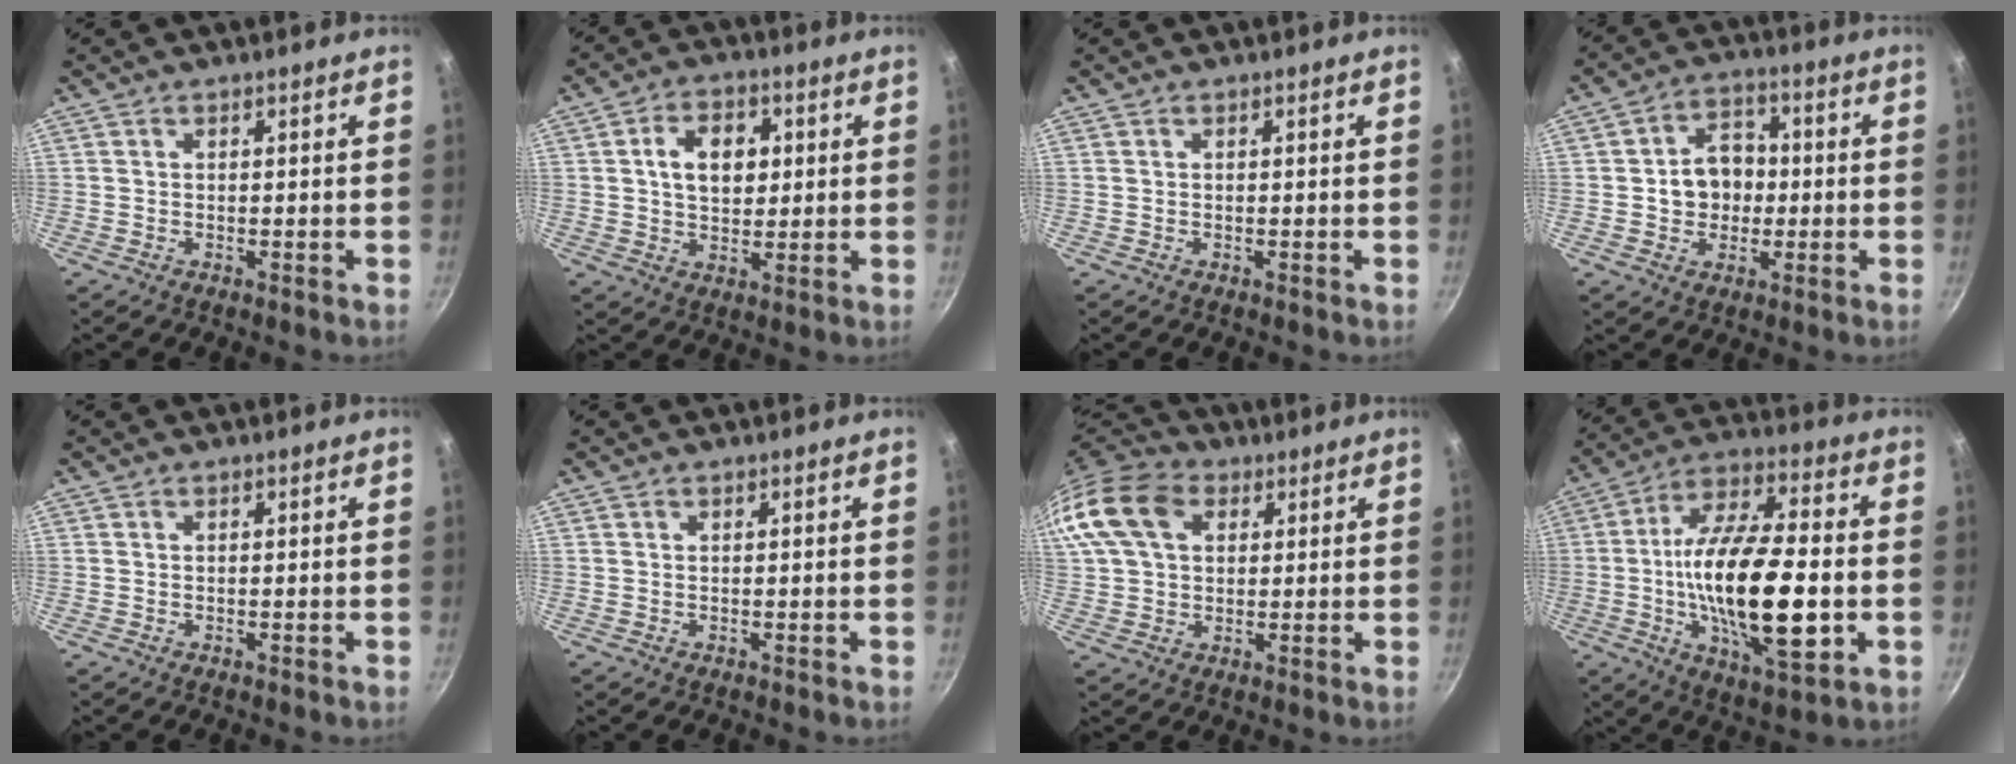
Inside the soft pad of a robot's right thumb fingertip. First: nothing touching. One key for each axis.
{"total": 9.1, "fx": 1.7, "fy": 6.3, "fz": 6.3, "tx": -0.079, "ty": 0.005, "tz": 0.024}
{"total": 0.0}
{"total": 8.9, "fx": -0.3, "fy": 7.3, "fz": 5.1, "tx": -0.042, "ty": 0.015, "tz": -0.009}
{"total": 0.0}
{"total": 0.0}
{"total": 18.4, "fx": 6.0, "fy": 13.1, "fz": 11.3, "tx": -0.241, "ty": 0.027, "tz": 0.097}
{"total": 23.8, "fx": -3.2, "fy": 9.0, "fz": 21.8, "tx": -0.379, "ty": 0.015, "tz": -0.058}